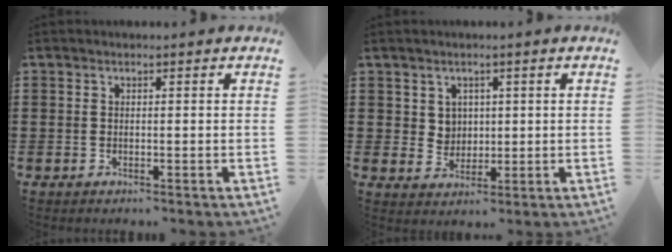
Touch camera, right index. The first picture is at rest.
{"total": 3.0, "force": [1.4, 2.6, 0.6], "torque": [-0.025, 0.009, 0.025]}